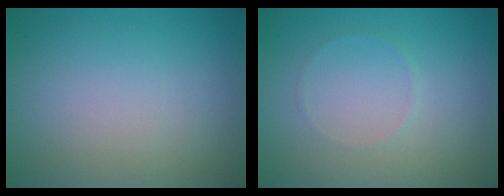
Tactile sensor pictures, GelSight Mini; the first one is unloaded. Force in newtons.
{"total": 0.5, "press": 0.5, "slide": 0.1}